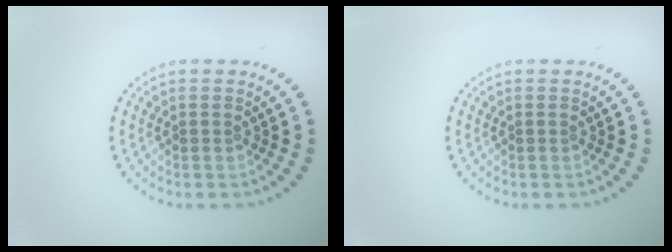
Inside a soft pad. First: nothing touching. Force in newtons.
{"total": 0.0}